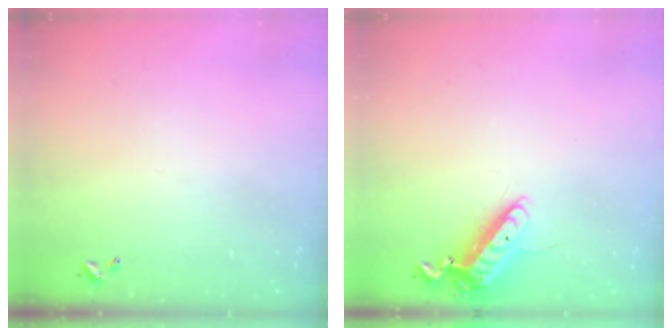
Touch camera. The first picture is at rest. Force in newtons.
{"total": 13.1, "press": 13.0, "slide": 2.3}